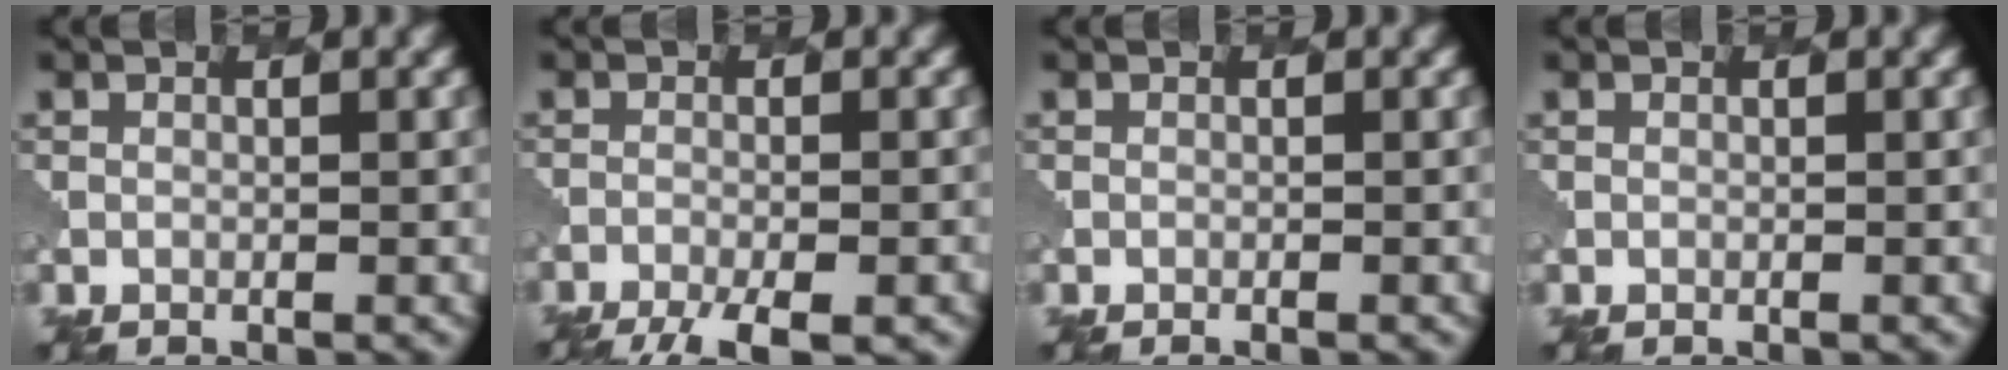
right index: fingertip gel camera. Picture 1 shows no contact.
{"total": 6.1, "force": [-4.9, 1.3, 3.5], "torque": [-0.060, -0.018, -0.074]}
{"total": 0.6, "force": [-0.5, 0.2, 0.3], "torque": [0.006, 0.002, -0.002]}
{"total": 0.0}